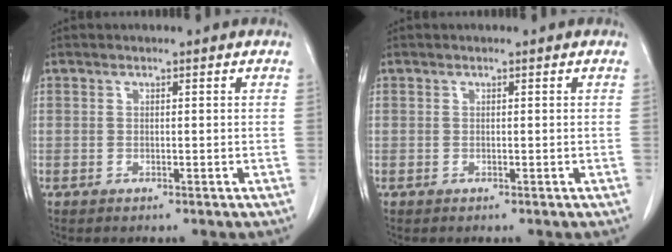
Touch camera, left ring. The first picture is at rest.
{"total": 0.0}